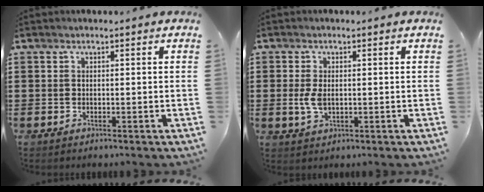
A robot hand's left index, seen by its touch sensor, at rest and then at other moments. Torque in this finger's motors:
{"motor_torque": [0.49, 0.14, 0.33, 0.08]}